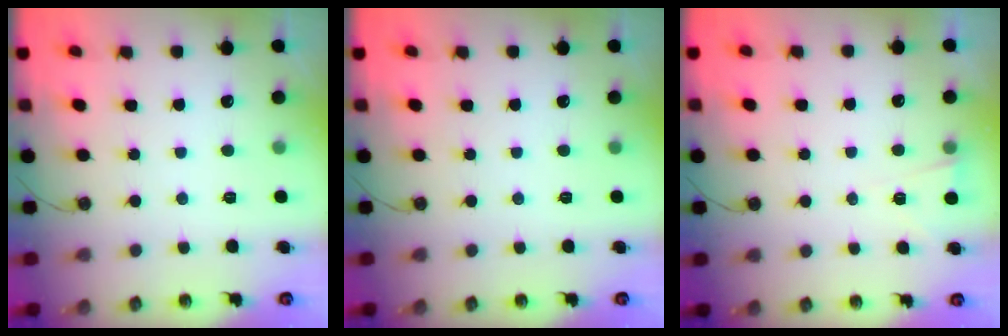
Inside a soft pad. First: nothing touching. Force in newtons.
{"total": 0.0}
{"total": 2.7, "press": 2.3, "slide": 1.5}